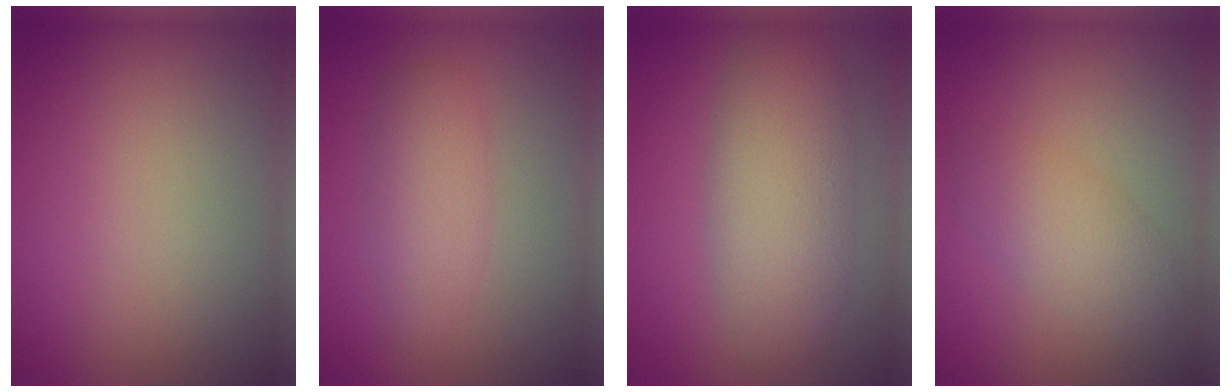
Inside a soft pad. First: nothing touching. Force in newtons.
{"total": 2.9, "press": 2.9, "slide": 0.1}
{"total": 5.7, "press": 5.7, "slide": 0.1}
{"total": 2.9, "press": 2.9, "slide": 0.1}